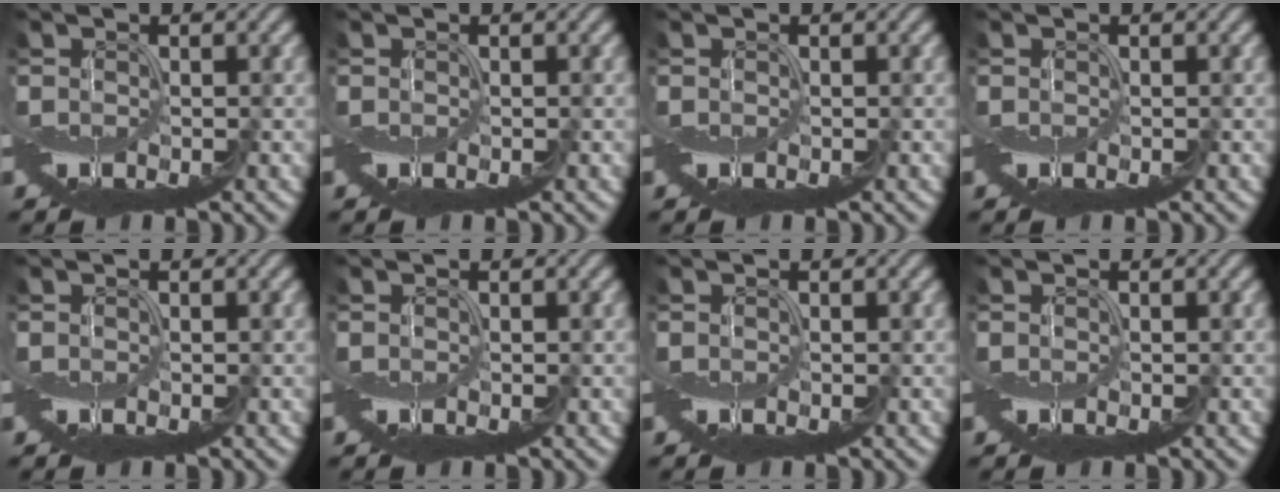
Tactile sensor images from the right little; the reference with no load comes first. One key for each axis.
{"total": 0.0}
{"total": 0.0}
{"total": 0.0}
{"total": 0.0}
{"total": 0.0}
{"total": 0.0}
{"total": 0.0}